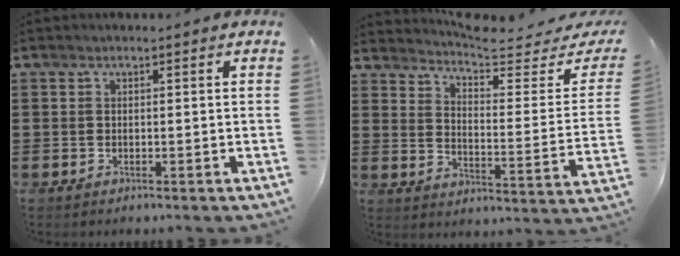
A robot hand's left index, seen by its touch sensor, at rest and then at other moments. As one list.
[{"total": 5.1, "force": [4.8, 0.4, 1.8], "torque": [-0.047, -0.043, 0.075]}]